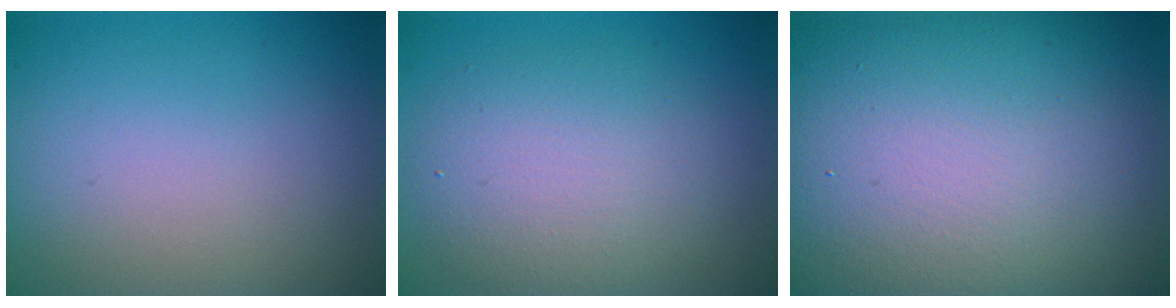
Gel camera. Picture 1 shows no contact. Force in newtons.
{"total": 5.1, "press": 5.1, "slide": 0.2}
{"total": 21.4, "press": 21.4, "slide": 0.7}